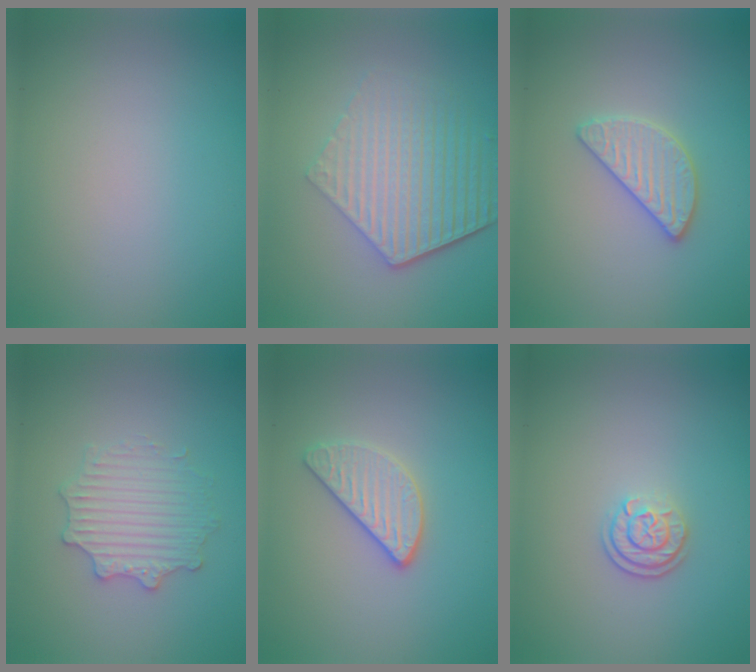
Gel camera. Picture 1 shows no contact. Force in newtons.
{"total": 6.3, "press": 4.6, "slide": 4.4}
{"total": 2.8, "press": 2.7, "slide": 0.5}
{"total": 3.0, "press": 2.9, "slide": 0.4}
{"total": 2.6, "press": 2.5, "slide": 0.8}
{"total": 2.3, "press": 1.7, "slide": 1.5}